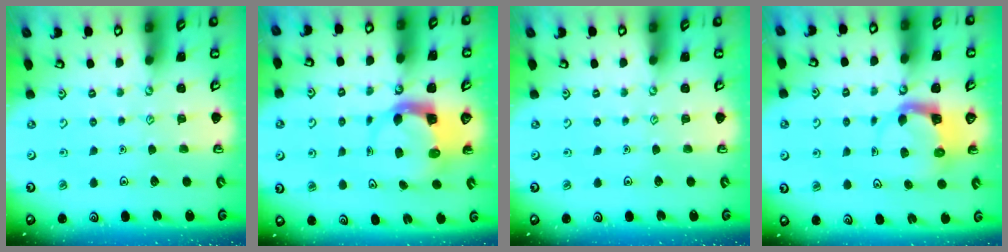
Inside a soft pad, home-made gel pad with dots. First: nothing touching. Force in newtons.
{"total": 3.8, "press": 3.8, "slide": 0.6}
{"total": 0.0}
{"total": 3.7, "press": 3.6, "slide": 0.7}